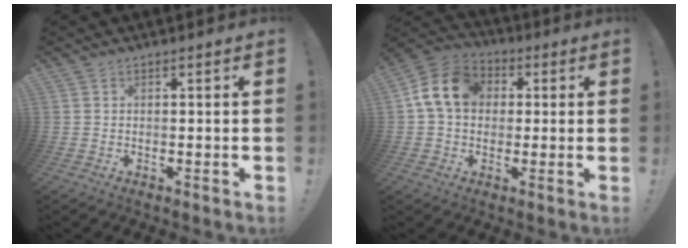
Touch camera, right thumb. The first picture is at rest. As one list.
[{"total": 13.0, "force": [2.6, 10.2, 7.7], "torque": [-0.127, 0.014, 0.055]}]